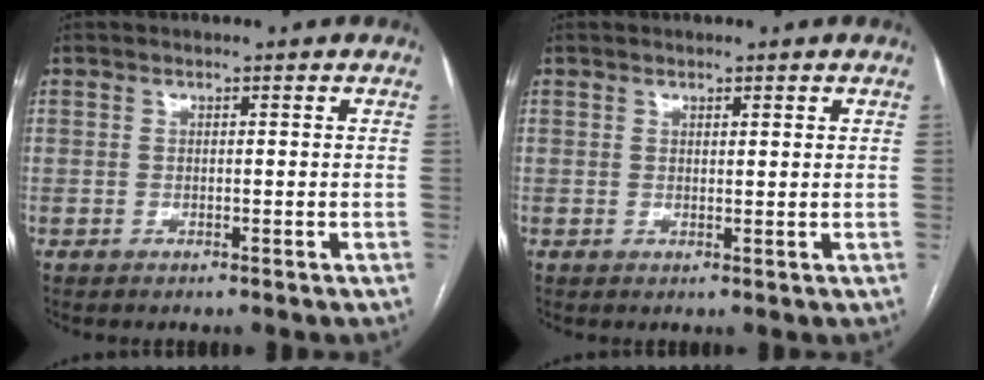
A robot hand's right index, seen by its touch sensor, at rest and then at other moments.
{"total": 0.9, "force": [0.7, 0.1, 0.5], "torque": [-0.009, -0.003, 0.011]}